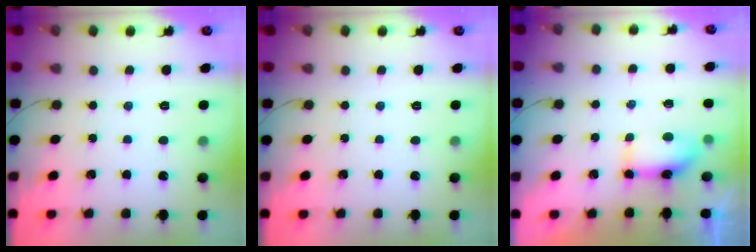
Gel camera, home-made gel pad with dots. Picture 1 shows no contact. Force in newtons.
{"total": 0.0}
{"total": 6.1, "press": 6.0, "slide": 1.1}